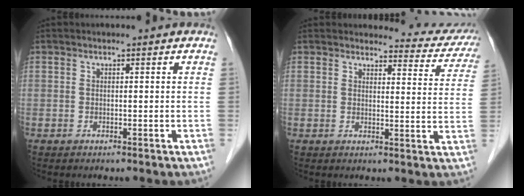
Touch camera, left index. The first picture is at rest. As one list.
[{"total": 9.3, "force": [9.1, 1.8, 0.0], "torque": [0.026, -0.047, 0.076]}]